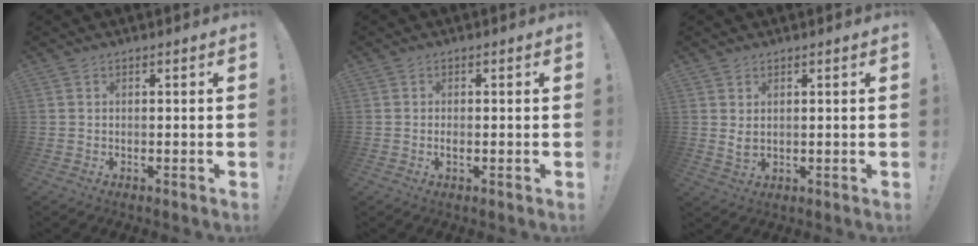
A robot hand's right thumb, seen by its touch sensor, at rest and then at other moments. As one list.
[{"total": 1.1, "force": [-0.5, 0.3, 0.9], "torque": [-0.010, -0.002, -0.010]}, {"total": 2.8, "force": [1.2, 1.5, 2.0], "torque": [-0.026, -0.006, 0.020]}]